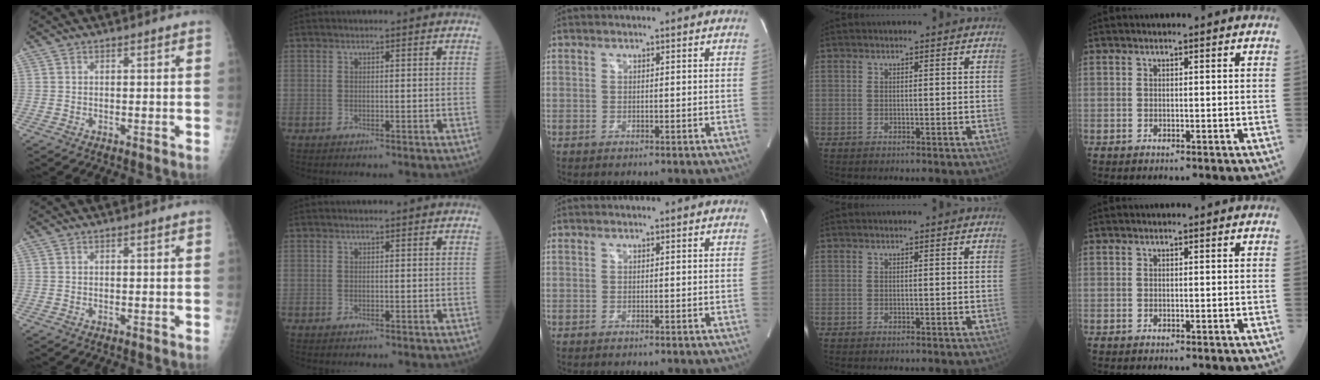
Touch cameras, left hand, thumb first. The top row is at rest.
{}